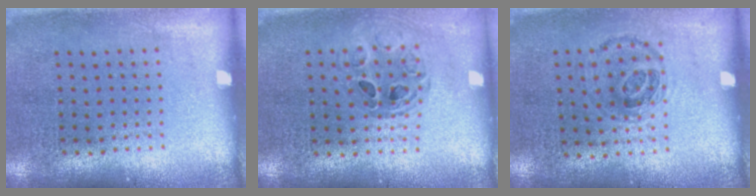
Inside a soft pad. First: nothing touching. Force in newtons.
{"total": 0.8, "press": 0.8, "slide": 0.2}
{"total": 0.9, "press": 0.7, "slide": 0.5}